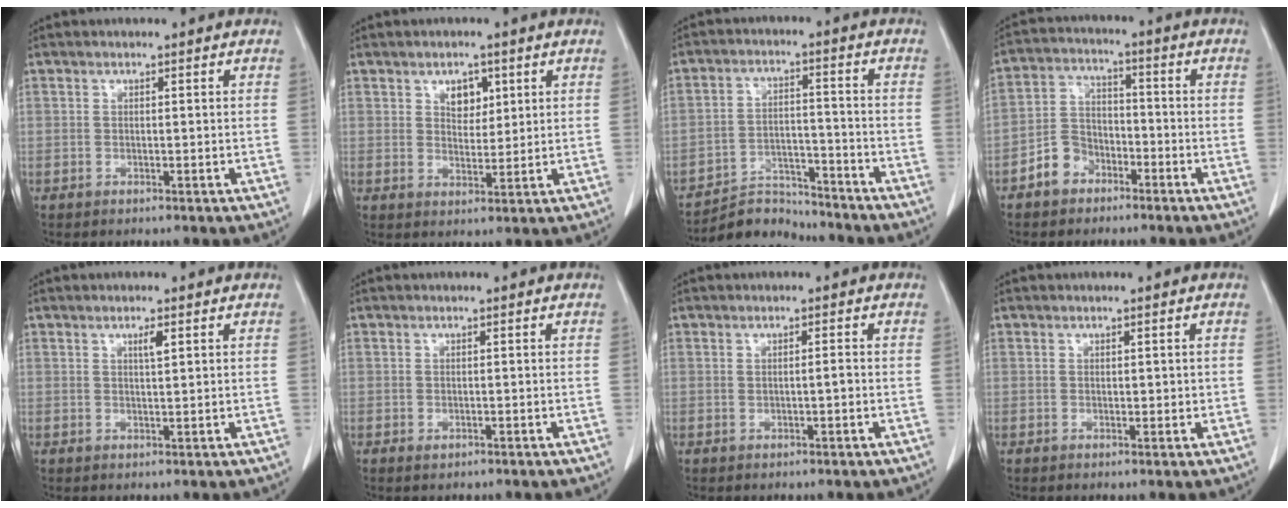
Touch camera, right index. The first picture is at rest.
{"total": 3.7, "force": [1.8, 2.3, 2.2], "torque": [-0.029, -0.001, 0.030]}
{"total": 6.6, "force": [-6.3, 1.5, -1.1], "torque": [0.025, 0.018, -0.110]}
{"total": 6.2, "force": [-3.6, 4.6, 2.1], "torque": [-0.050, 0.019, -0.065]}
{"total": 1.6, "force": [0.8, 0.1, 1.3], "torque": [-0.021, -0.003, 0.011]}
{"total": 0.5, "force": [-0.3, 0.3, 0.3], "torque": [-0.003, 0.001, -0.003]}
{"total": 1.1, "force": [-0.1, 0.2, 1.1], "torque": [-0.019, 0.001, 0.000]}
{"total": 1.1, "force": [0.2, 0.8, 0.8], "torque": [-0.007, -0.001, 0.005]}